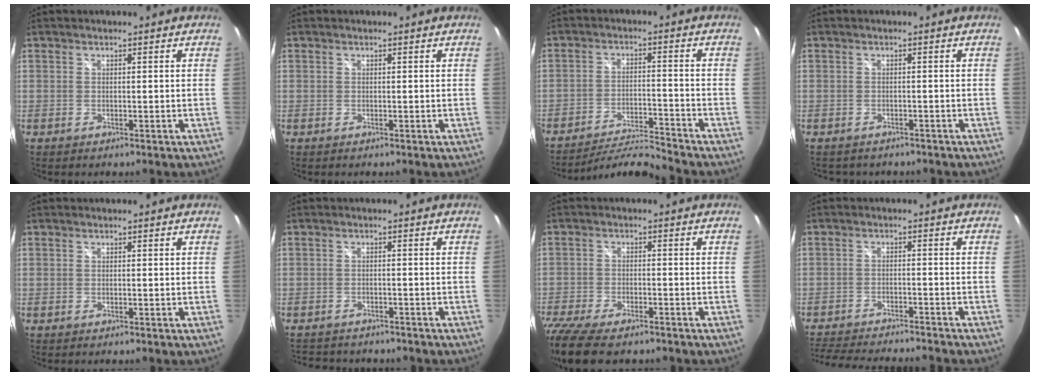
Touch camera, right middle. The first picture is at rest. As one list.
[{"total": 0.0}, {"total": 7.8, "force": [-7.6, -1.5, 0.8], "torque": [-0.039, 0.005, -0.137]}, {"total": 3.4, "force": [-2.8, 1.6, 1.0], "torque": [-0.023, -0.013, -0.036]}, {"total": 0.0}, {"total": 8.0, "force": [-6.9, 3.1, 2.5], "torque": [-0.059, -0.012, -0.099]}, {"total": 13.6, "force": [-10.8, 4.2, 7.0], "torque": [-0.174, -0.052, -0.187]}, {"total": 15.0, "force": [-13.5, 2.2, 6.1], "torque": [-0.134, -0.020, -0.207]}]